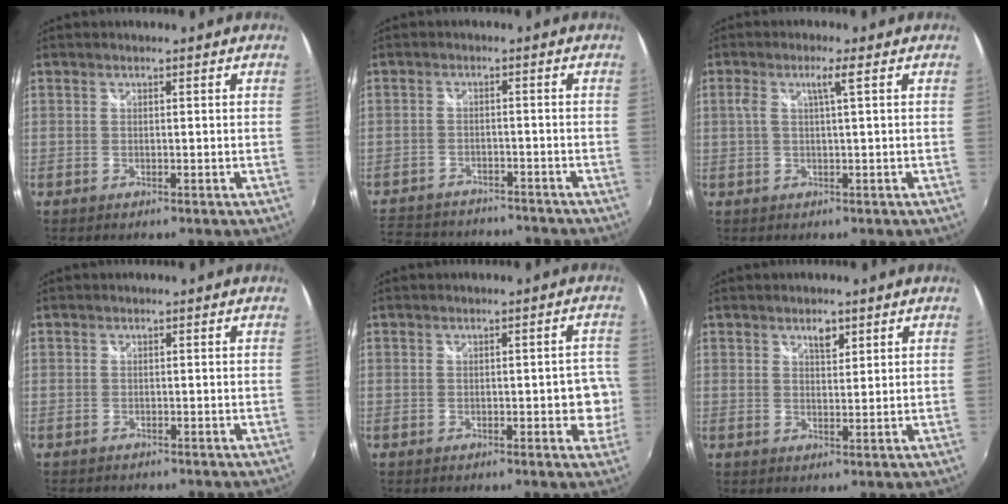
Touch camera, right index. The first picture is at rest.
{"total": 14.1, "force": [-11.9, 6.1, 4.6], "torque": [-0.129, 0.019, -0.176]}
{"total": 2.9, "force": [0.7, -0.4, 2.8], "torque": [-0.057, 0.002, 0.015]}
{"total": 1.6, "force": [-1.3, 1.0, 0.0], "torque": [-0.008, 0.000, -0.021]}
{"total": 4.4, "force": [-1.0, 2.3, 3.6], "torque": [-0.039, 0.001, -0.009]}
{"total": 2.6, "force": [1.7, 1.2, 1.6], "torque": [-0.022, 0.003, 0.029]}